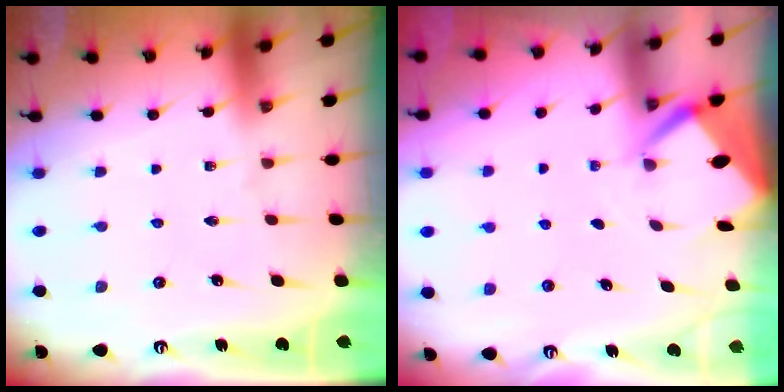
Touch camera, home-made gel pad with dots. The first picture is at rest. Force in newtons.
{"total": 2.9, "press": 2.9, "slide": 0.3}